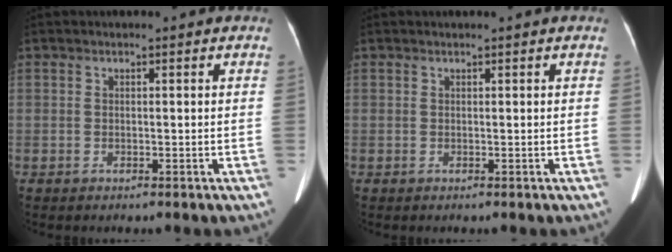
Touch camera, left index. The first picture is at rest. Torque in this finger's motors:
{"motor_torque": [-0.14, -0.06, -0.02, -0.01]}